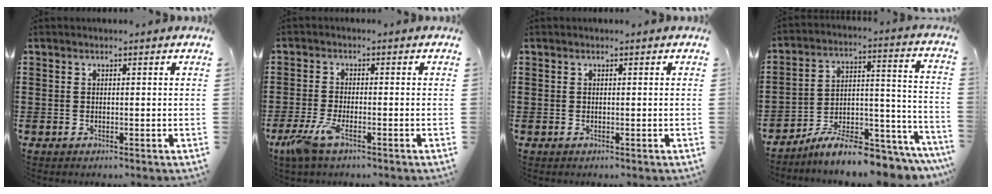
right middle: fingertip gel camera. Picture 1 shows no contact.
{"total": 4.5, "force": [-2.6, 1.1, 3.5], "torque": [-0.092, -0.011, -0.054]}
{"total": 0.0}
{"total": 8.5, "force": [-7.8, 0.6, 3.4], "torque": [-0.049, 0.012, -0.150]}